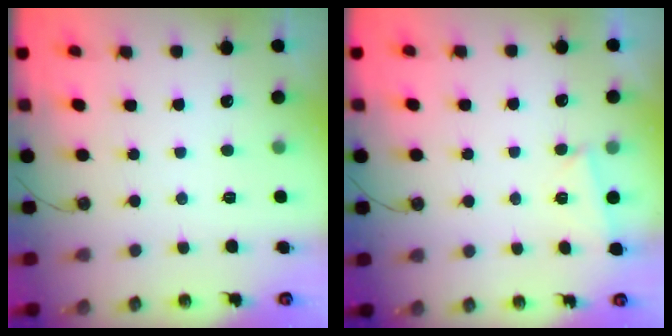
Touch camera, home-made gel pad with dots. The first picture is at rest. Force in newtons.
{"total": 1.9, "press": 1.7, "slide": 0.7}